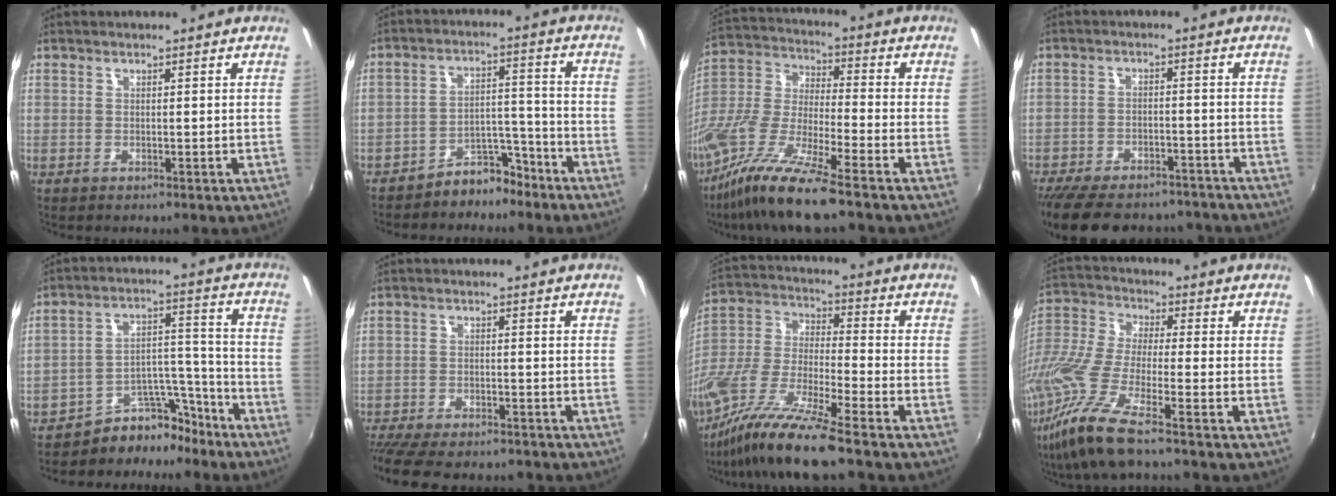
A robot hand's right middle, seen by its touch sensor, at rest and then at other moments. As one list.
[{"total": 7.1, "force": [-6.1, 3.2, 1.8], "torque": [-0.025, 0.035, -0.086]}, {"total": 16.9, "force": [-11.9, 1.7, 11.8], "torque": [-0.247, -0.019, -0.236]}, {"total": 18.5, "force": [-15.4, 7.1, 7.5], "torque": [-0.168, -0.002, -0.207]}, {"total": 9.4, "force": [-8.2, 4.4, 1.4], "torque": [-0.009, 0.062, -0.127]}, {"total": 13.6, "force": [-11.7, 3.6, 5.9], "torque": [-0.134, -0.030, -0.176]}, {"total": 15.7, "force": [-11.8, 0.6, 10.3], "torque": [-0.222, -0.021, -0.235]}, {"total": 14.4, "force": [-9.3, 0.9, 11.0], "torque": [-0.232, -0.035, -0.191]}]